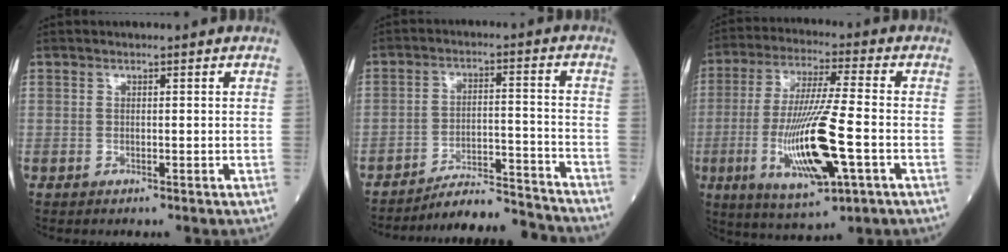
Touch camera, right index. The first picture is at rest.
{"total": 11.3, "force": [-11.2, -0.4, 1.2], "torque": [-0.012, 0.018, -0.179]}
{"total": 15.9, "force": [-4.1, 1.7, 15.2], "torque": [-0.304, -0.022, -0.069]}